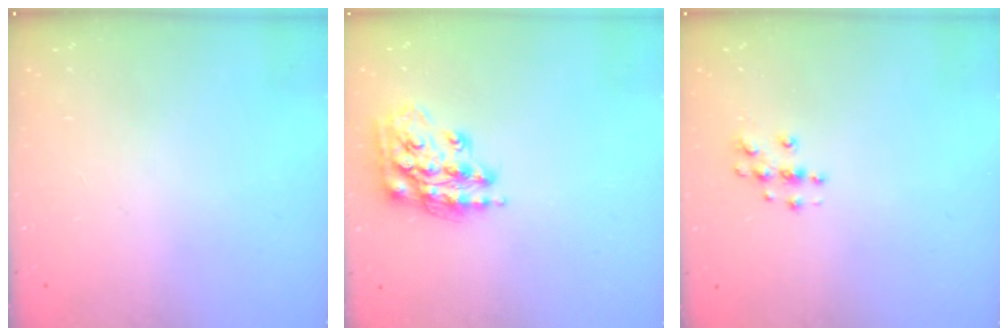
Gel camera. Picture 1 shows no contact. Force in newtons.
{"total": 16.3, "press": 16.2, "slide": 1.1}
{"total": 3.8, "press": 3.8, "slide": 0.4}